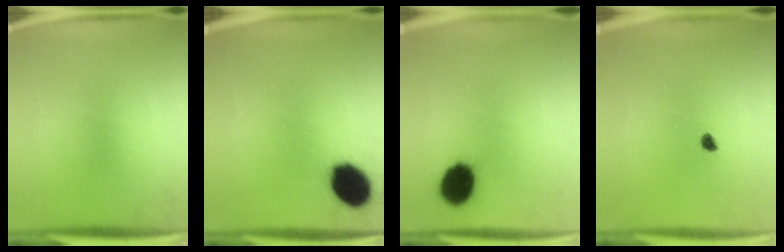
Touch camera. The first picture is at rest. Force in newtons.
{"total": 12.2}
{"total": 11.1}
{"total": 1.3}